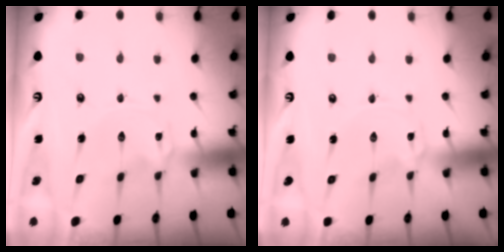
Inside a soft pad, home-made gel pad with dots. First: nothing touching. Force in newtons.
{"total": 0.0}